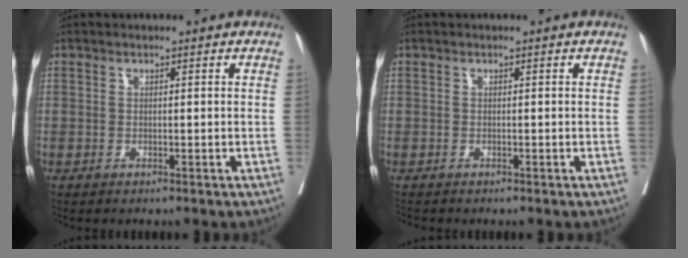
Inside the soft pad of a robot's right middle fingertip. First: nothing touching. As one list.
[{"total": 0.7, "force": [-0.6, 0.1, 0.1], "torque": [-0.007, -0.002, -0.013]}]